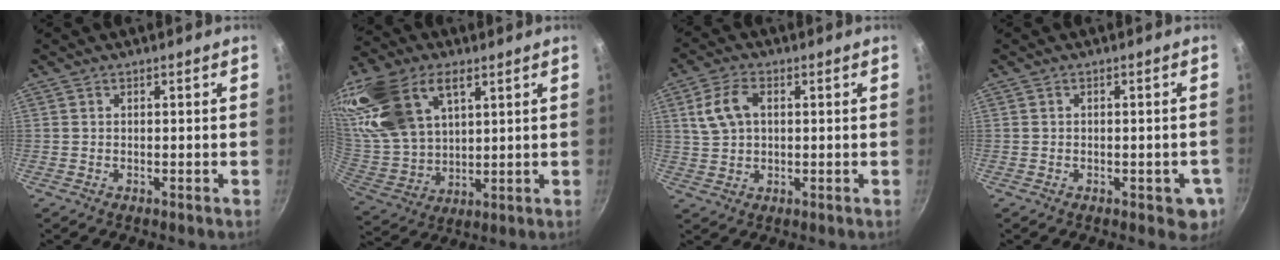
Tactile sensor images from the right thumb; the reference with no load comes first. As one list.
[{"total": 24.4, "force": [11.3, 14.8, 15.8], "torque": [-0.335, -0.001, 0.224]}, {"total": 7.3, "force": [1.8, 4.7, 5.3], "torque": [-0.098, 0.009, 0.034]}, {"total": 4.9, "force": [-1.5, 2.6, 3.9], "torque": [-0.025, 0.005, -0.017]}]